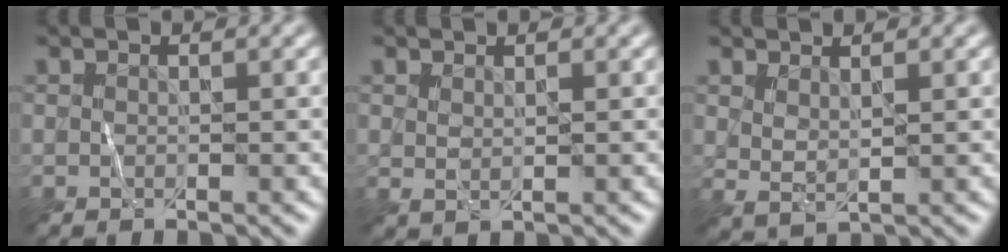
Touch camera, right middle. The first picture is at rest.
{"total": 0.9, "force": [0.6, 0.4, 0.6], "torque": [-0.017, -0.004, 0.015]}
{"total": 1.5, "force": [1.1, 0.5, 0.9], "torque": [-0.024, -0.009, 0.026]}